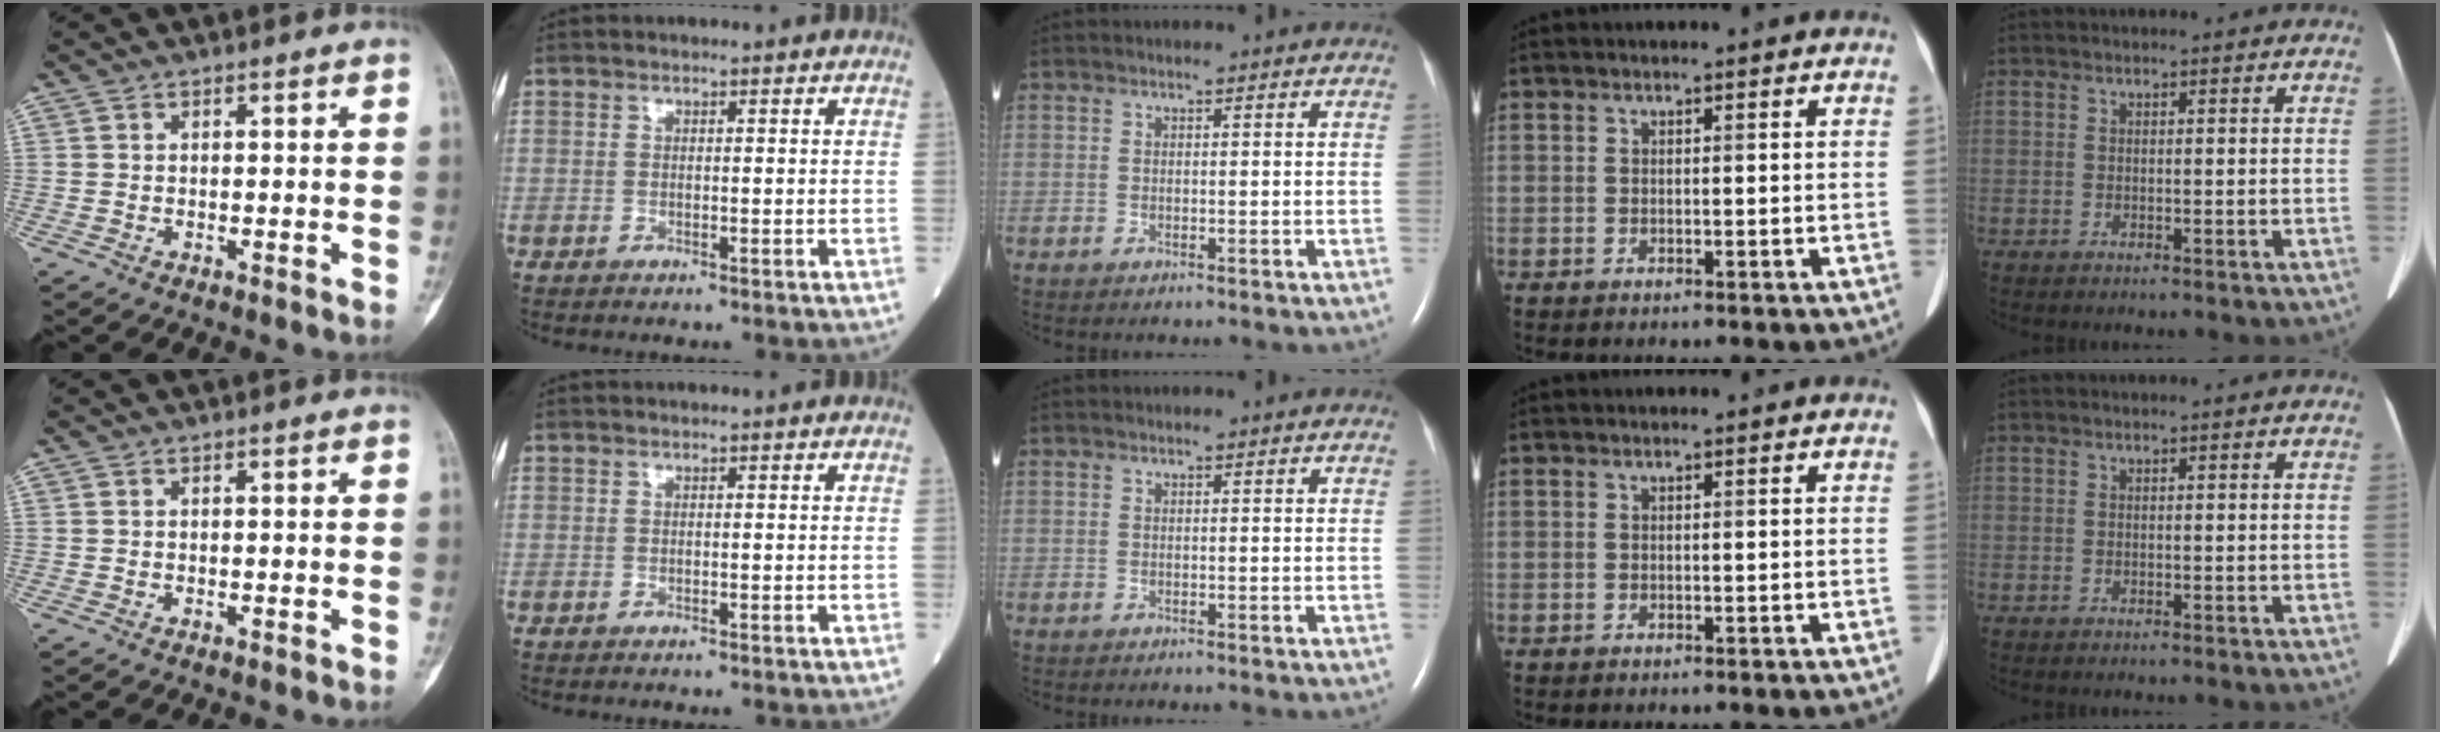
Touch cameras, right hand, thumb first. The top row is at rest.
{}